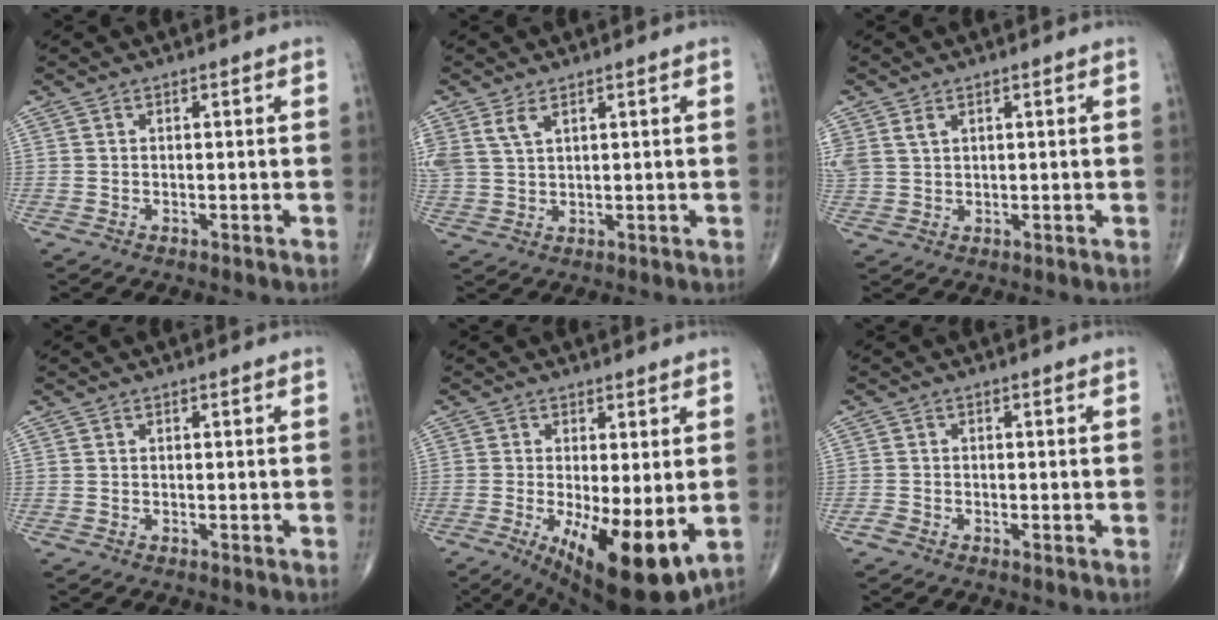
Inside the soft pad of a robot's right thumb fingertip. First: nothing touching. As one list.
[{"total": 4.8, "force": [2.7, 2.4, 3.1], "torque": [-0.071, -0.002, 0.067]}, {"total": 3.7, "force": [1.8, 2.4, 2.1], "torque": [-0.051, 0.005, 0.048]}, {"total": 0.0}, {"total": 14.2, "force": [-3.2, 4.8, 13.0], "torque": [-0.202, -0.030, -0.033]}, {"total": 1.2, "force": [-0.8, 0.6, 0.8], "torque": [-0.016, -0.002, -0.019]}]